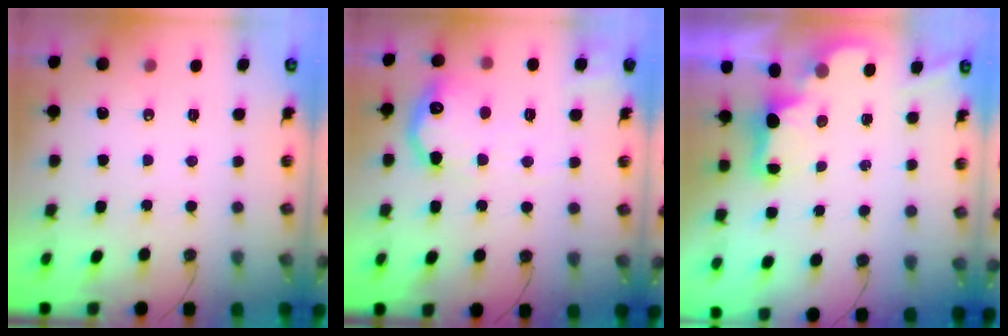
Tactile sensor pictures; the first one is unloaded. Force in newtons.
{"total": 14.4, "press": 14.4, "slide": 0.7}
{"total": 2.1, "press": 2.0, "slide": 0.7}